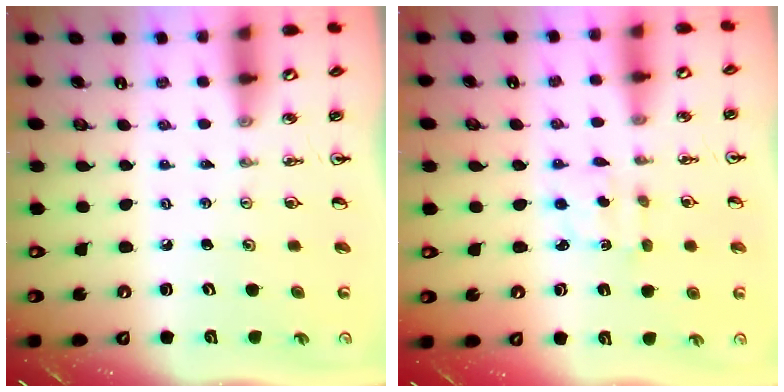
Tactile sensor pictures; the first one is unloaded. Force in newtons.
{"total": 2.9, "press": 2.8, "slide": 0.6}